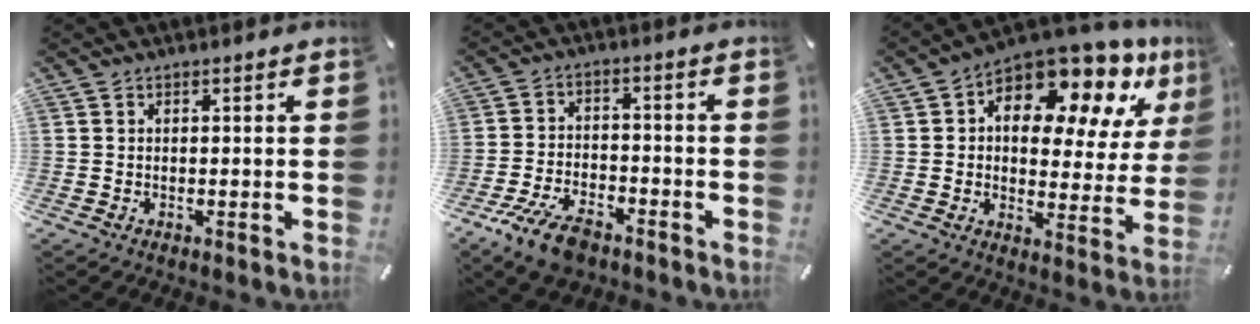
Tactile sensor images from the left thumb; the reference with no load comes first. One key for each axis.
{"total": 9.5, "fx": -6.3, "fy": 4.4, "fz": 5.6, "tx": -0.116, "ty": 0.027, "tz": -0.118}
{"total": 14.9, "fx": 10.0, "fy": 7.7, "fz": 8.0, "tx": -0.117, "ty": -0.084, "tz": 0.168}